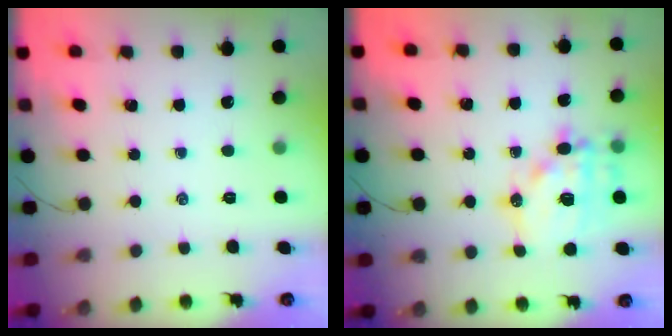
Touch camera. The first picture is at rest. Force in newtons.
{"total": 15.8, "press": 15.4, "slide": 3.4}